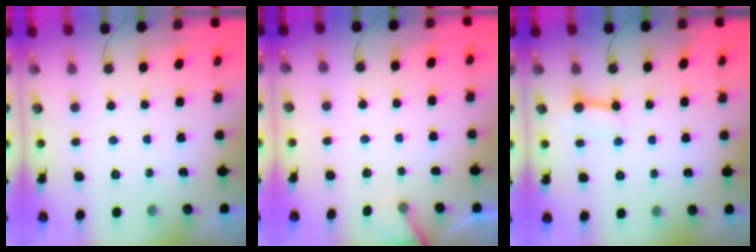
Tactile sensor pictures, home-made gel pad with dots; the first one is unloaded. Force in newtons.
{"total": 3.4, "press": 3.4, "slide": 0.2}
{"total": 3.4, "press": 3.4, "slide": 0.3}